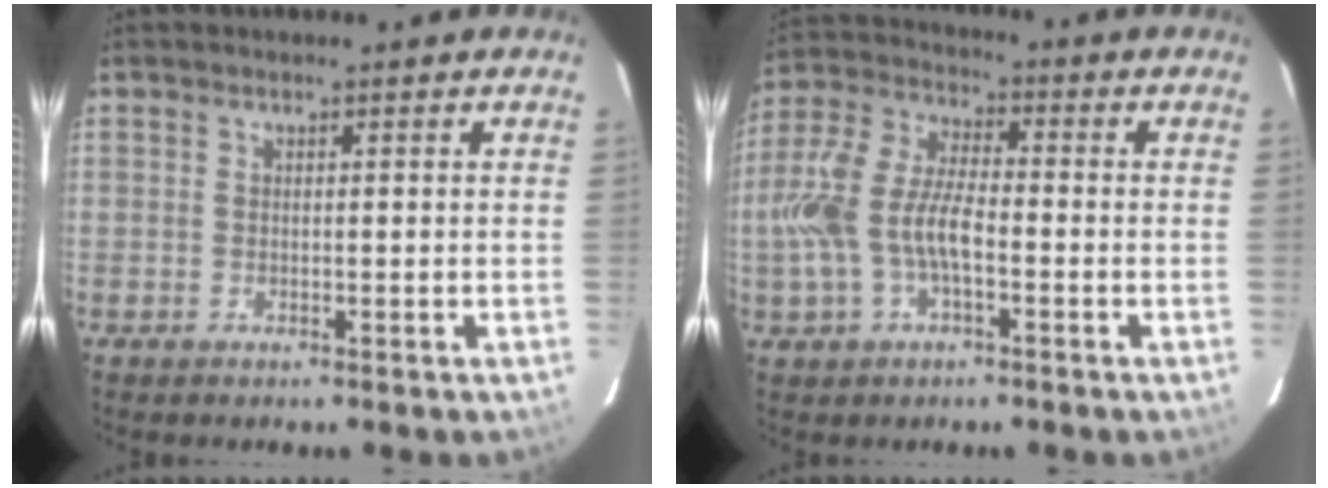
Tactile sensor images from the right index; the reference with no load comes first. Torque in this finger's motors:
{"motor_torque": [0.60, -0.11, 0.56, 0.21]}